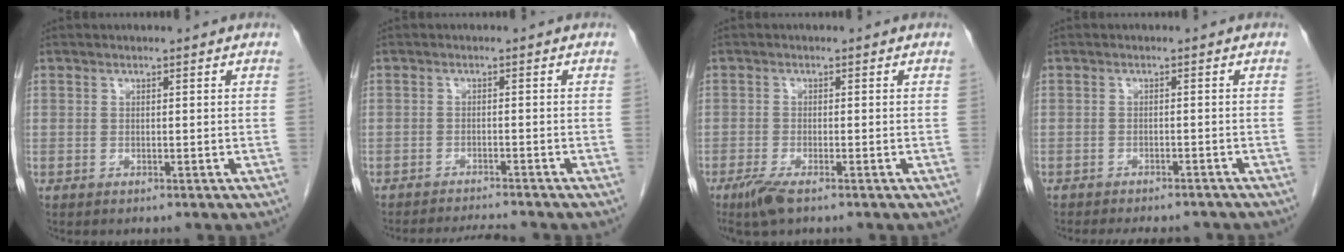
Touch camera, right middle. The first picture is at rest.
{"total": 5.0, "force": [-4.8, -0.4, 1.3], "torque": [-0.018, -0.013, -0.074]}
{"total": 3.8, "force": [-2.5, 0.7, 2.7], "torque": [-0.061, -0.011, -0.047]}
{"total": 9.2, "force": [-8.2, 2.7, 3.1], "torque": [-0.045, -0.001, -0.097]}